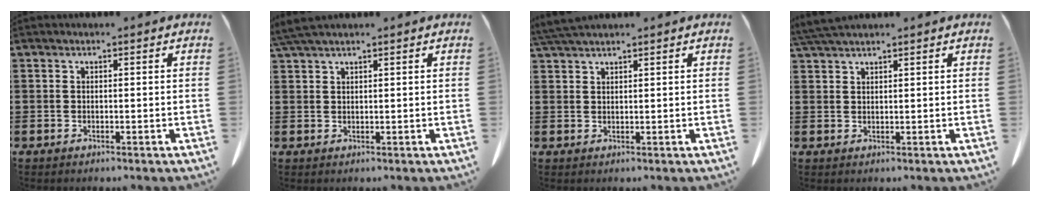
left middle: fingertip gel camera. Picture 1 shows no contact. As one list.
[{"total": 2.7, "force": [2.1, 0.2, 1.7], "torque": [-0.038, 0.000, 0.041]}, {"total": 3.0, "force": [2.7, 0.2, 1.4], "torque": [-0.035, -0.001, 0.052]}, {"total": 3.1, "force": [2.7, 0.2, 1.5], "torque": [-0.037, -0.001, 0.053]}]